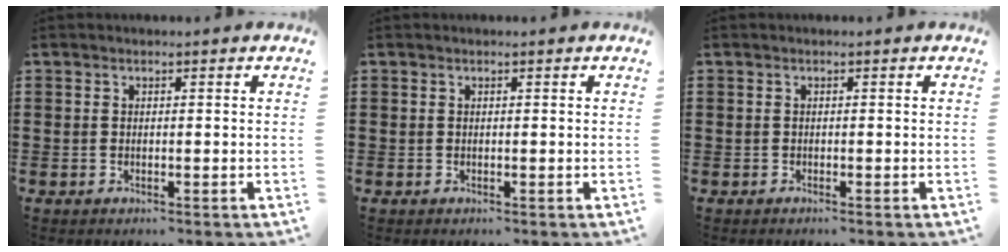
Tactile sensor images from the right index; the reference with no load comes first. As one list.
[{"total": 0.0}, {"total": 0.0}]